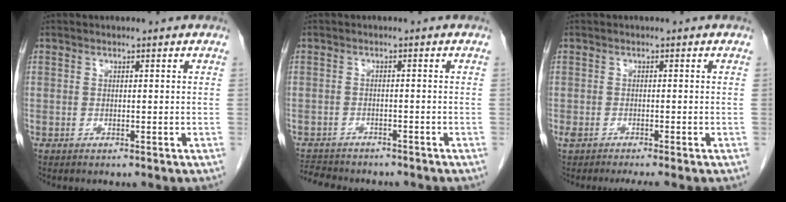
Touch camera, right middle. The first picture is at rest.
{"total": 7.1, "force": [-6.5, 2.0, 2.1], "torque": [-0.043, -0.003, -0.094]}
{"total": 3.7, "force": [-2.9, 0.4, 2.3], "torque": [-0.039, -0.004, -0.046]}